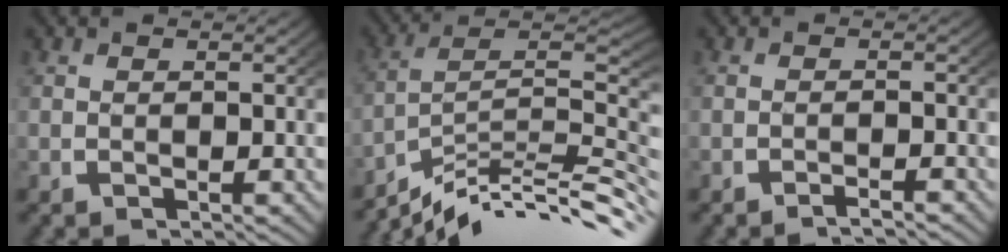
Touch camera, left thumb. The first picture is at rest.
{"total": 14.3, "force": [-8.0, 7.7, 9.0], "torque": [-0.126, -0.009, -0.122]}
{"total": 1.3, "force": [-1.2, 0.0, 0.4], "torque": [-0.003, 0.005, -0.026]}